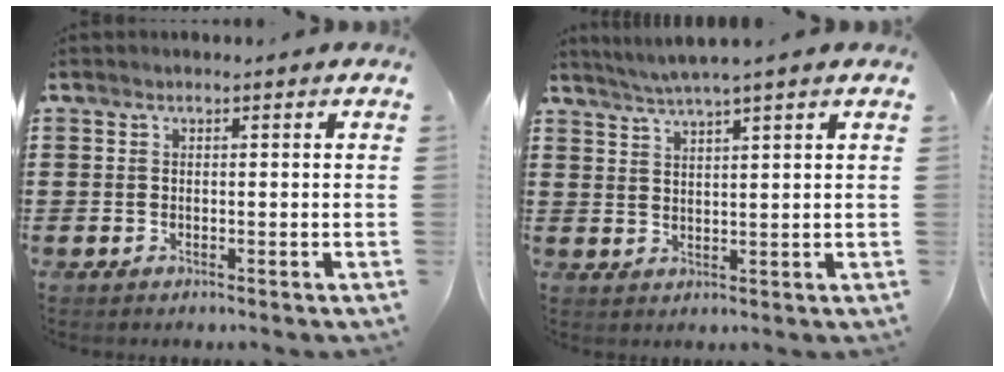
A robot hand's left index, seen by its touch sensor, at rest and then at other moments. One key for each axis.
{"total": 3.4, "fx": 2.9, "fy": -0.8, "fz": 1.4, "tx": -0.034, "ty": -0.009, "tz": 0.053}